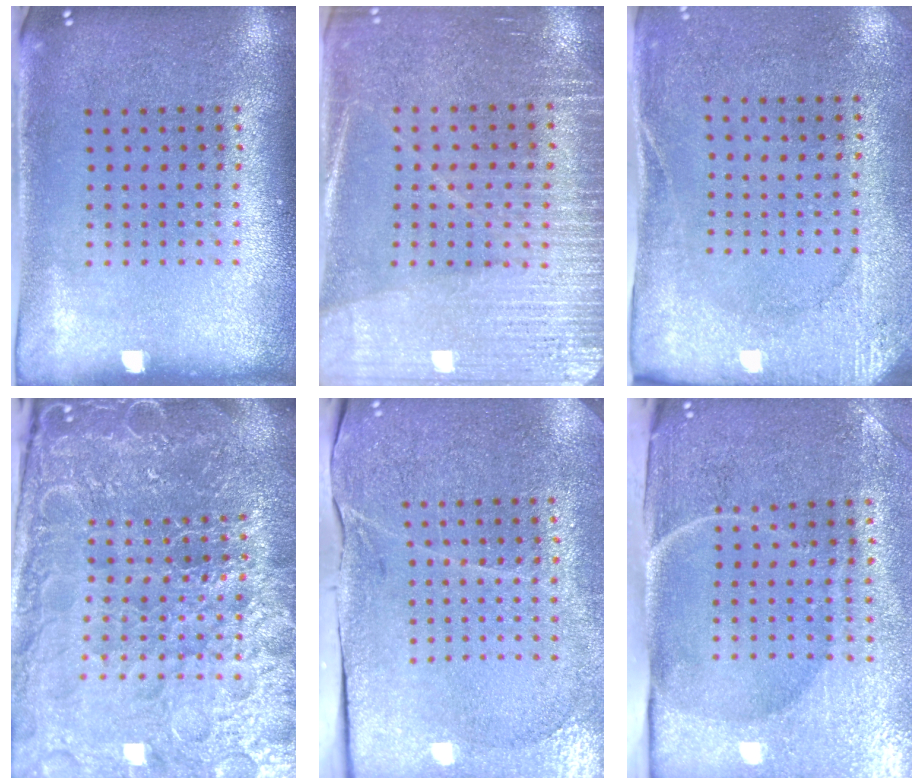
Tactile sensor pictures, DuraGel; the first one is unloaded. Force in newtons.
{"total": 3.2, "press": 3.0, "slide": 1.0}
{"total": 2.6, "press": 2.2, "slide": 1.4}
{"total": 6.5, "press": 5.7, "slide": 3.1}
{"total": 3.4, "press": 3.3, "slide": 0.4}
{"total": 4.9, "press": 4.0, "slide": 2.8}